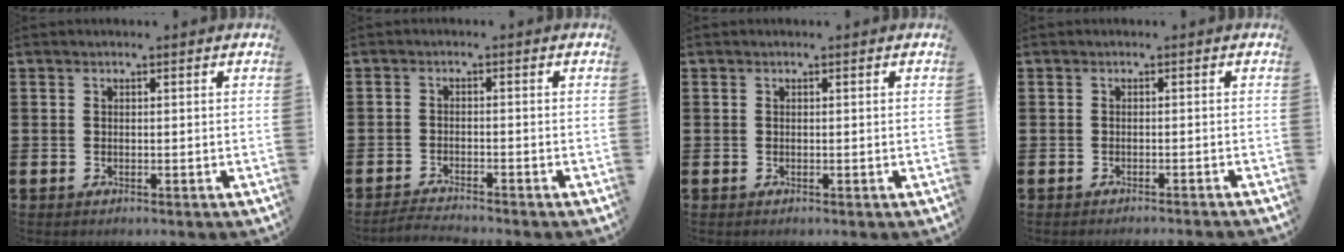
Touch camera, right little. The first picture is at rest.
{"total": 1.9, "force": [-1.9, -0.2, 0.3], "torque": [-0.006, 0.003, -0.037]}
{"total": 0.0}
{"total": 0.8, "force": [-0.7, -0.2, 0.0], "torque": [0.000, 0.002, -0.016]}